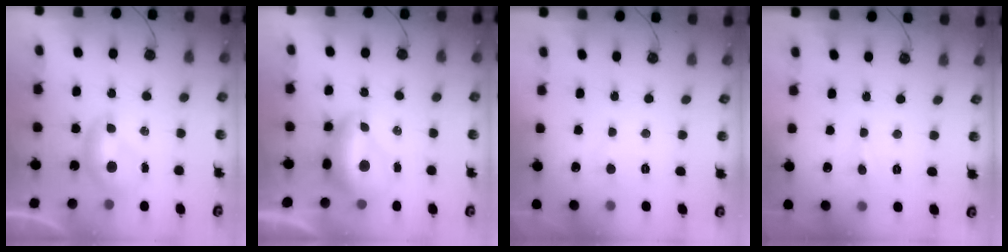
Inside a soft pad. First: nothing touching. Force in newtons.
{"total": 2.6, "press": 2.5, "slide": 0.7}
{"total": 1.9, "press": 1.7, "slide": 0.7}
{"total": 1.3, "press": 1.1, "slide": 0.5}